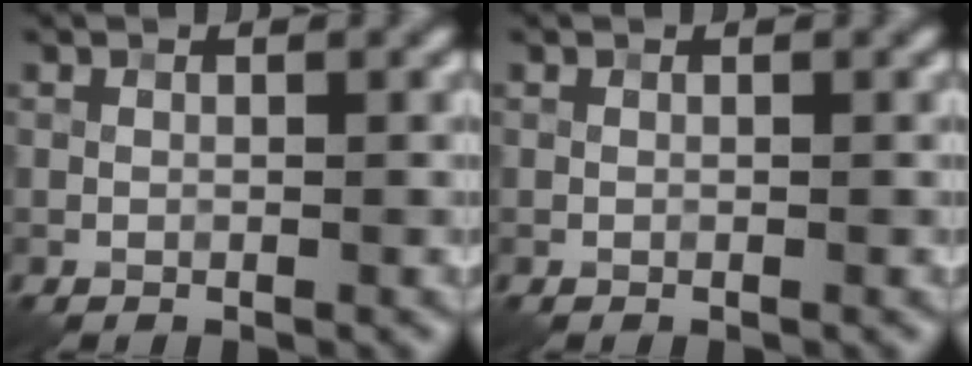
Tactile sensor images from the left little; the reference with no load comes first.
{"total": 0.0}